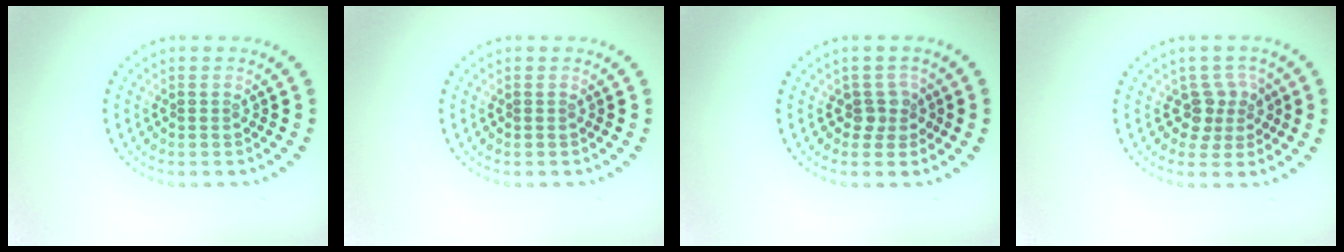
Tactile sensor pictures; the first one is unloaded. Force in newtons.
{"total": 0.0}
{"total": 1.8, "press": 1.4, "slide": 1.1}
{"total": 2.5, "press": 2.0, "slide": 1.5}